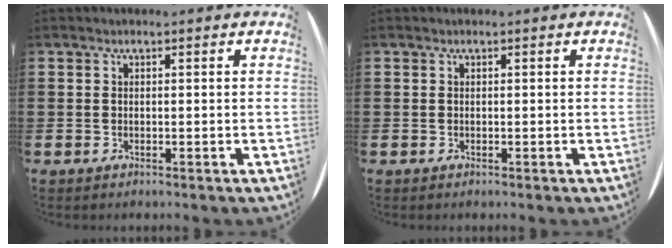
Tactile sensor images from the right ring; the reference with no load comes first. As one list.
[{"total": 0.0}]